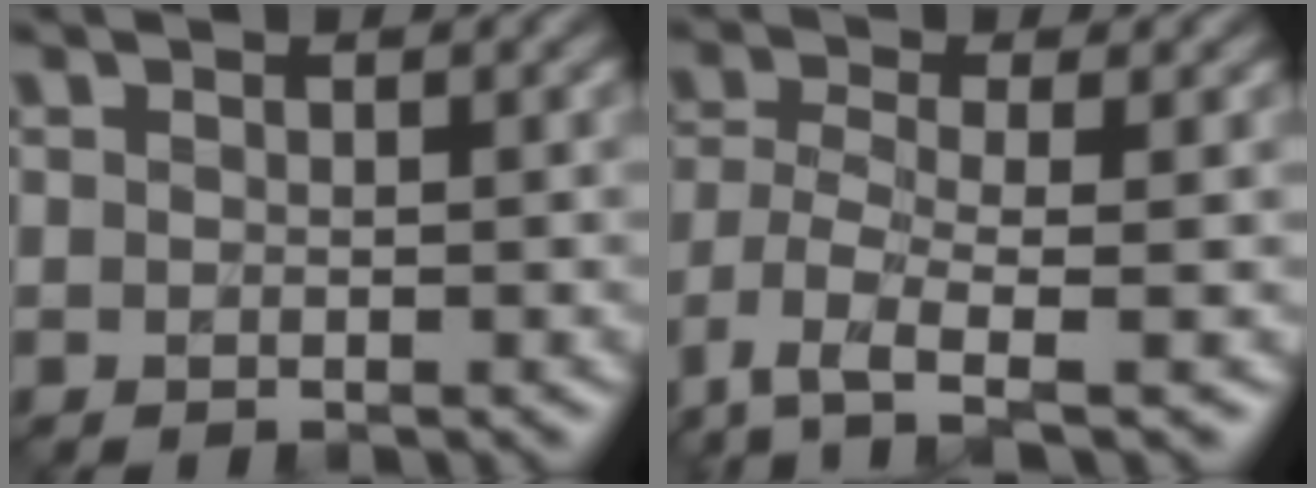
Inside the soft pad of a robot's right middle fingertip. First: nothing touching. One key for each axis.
{"total": 5.3, "fx": -3.1, "fy": 1.4, "fz": 4.1, "tx": -0.086, "ty": -0.010, "tz": -0.066}